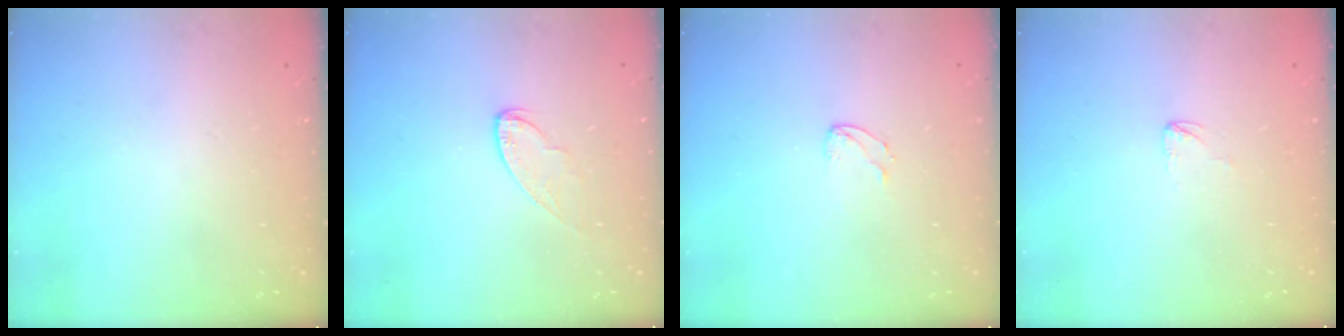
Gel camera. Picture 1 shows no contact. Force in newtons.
{"total": 4.9, "press": 4.9, "slide": 0.4}
{"total": 3.1, "press": 3.1, "slide": 0.2}
{"total": 2.1, "press": 2.1, "slide": 0.2}